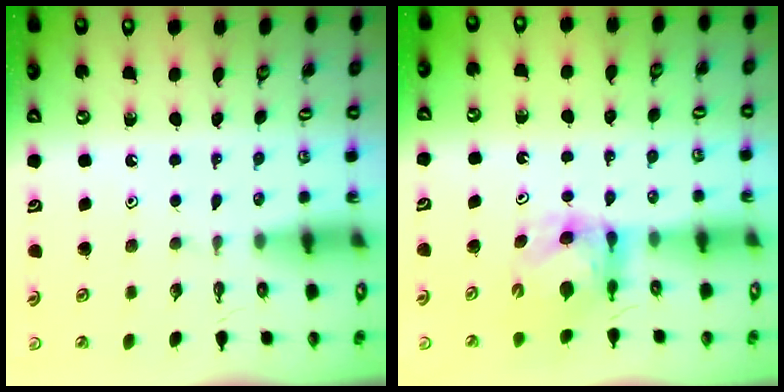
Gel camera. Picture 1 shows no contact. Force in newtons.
{"total": 6.2, "press": 6.2, "slide": 0.3}